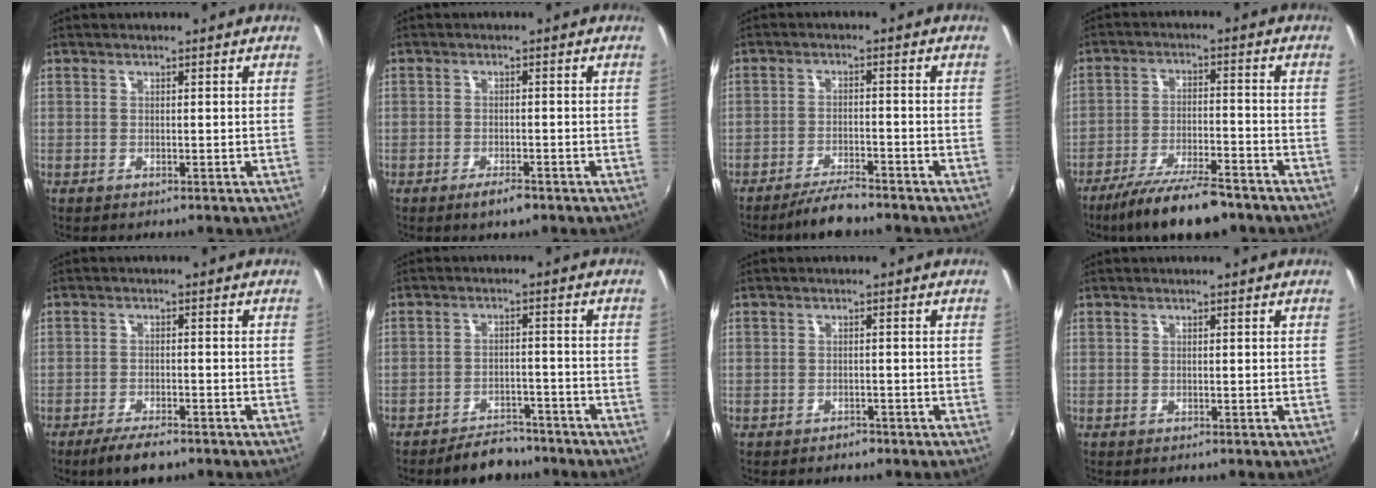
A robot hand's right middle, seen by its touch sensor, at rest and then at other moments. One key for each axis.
{"total": 2.9, "fx": -2.1, "fy": 0.8, "fz": 1.9, "tx": -0.044, "ty": -0.004, "tz": -0.040}
{"total": 5.5, "fx": -5.0, "fy": 0.7, "fz": 2.4, "tx": -0.061, "ty": -0.001, "tz": -0.087}
{"total": 13.2, "fx": -10.5, "fy": 2.8, "fz": 7.4, "tx": -0.155, "ty": -0.019, "tz": -0.175}
{"total": 5.5, "fx": -4.2, "fy": 1.4, "fz": 3.3, "tx": -0.077, "ty": -0.011, "tz": -0.075}
{"total": 6.8, "fx": -5.8, "fy": 2.8, "fz": 1.9, "tx": -0.052, "ty": 0.010, "tz": -0.080}
{"total": 1.5, "fx": -1.1, "fy": 0.9, "fz": 0.2, "tx": -0.007, "ty": 0.003, "tz": -0.015}
{"total": 0.0}